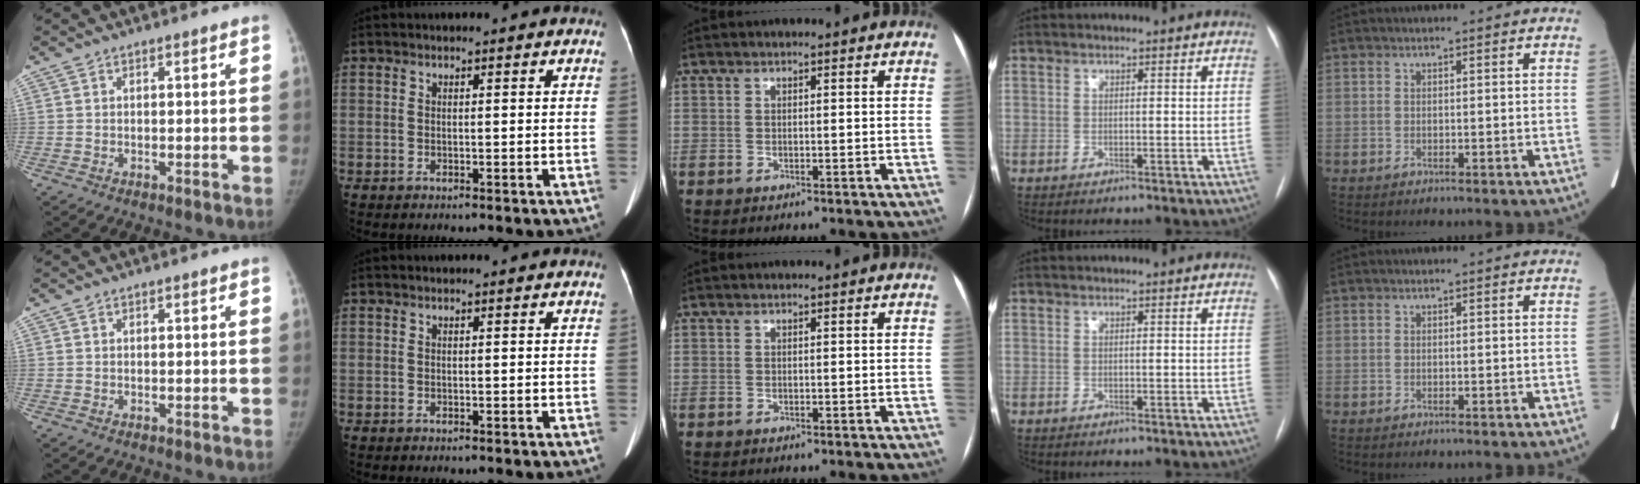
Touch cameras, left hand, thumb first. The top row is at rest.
{}